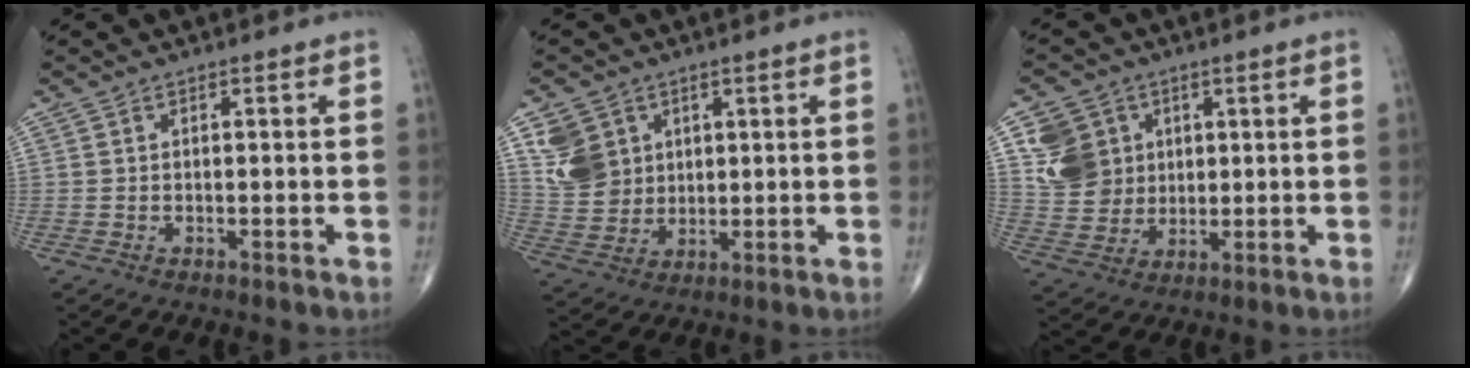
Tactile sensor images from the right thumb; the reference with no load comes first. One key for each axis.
{"total": 8.6, "fx": 3.6, "fy": 7.0, "fz": 3.5, "tx": -0.050, "ty": -0.013, "tz": 0.081}
{"total": 10.0, "fx": 3.2, "fy": 8.7, "fz": 3.6, "tx": -0.041, "ty": -0.009, "tz": 0.067}